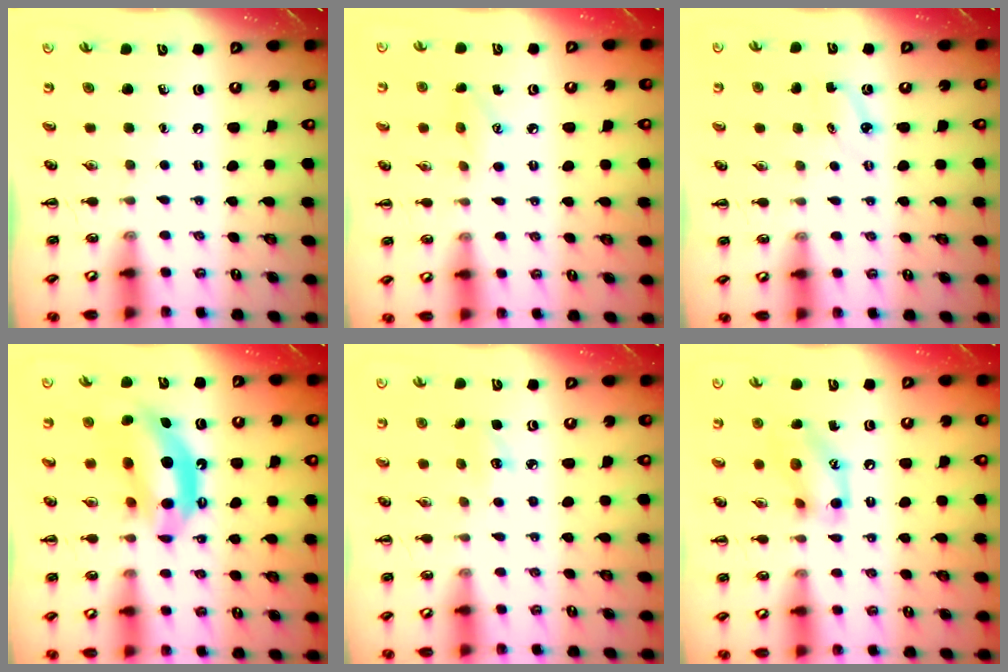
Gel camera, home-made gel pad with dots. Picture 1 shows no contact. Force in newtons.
{"total": 5.6, "press": 5.5, "slide": 1.3}
{"total": 2.9, "press": 2.7, "slide": 0.8}
{"total": 13.2, "press": 12.8, "slide": 3.5}
{"total": 3.8, "press": 3.6, "slide": 1.1}
{"total": 12.4, "press": 12.4, "slide": 0.8}